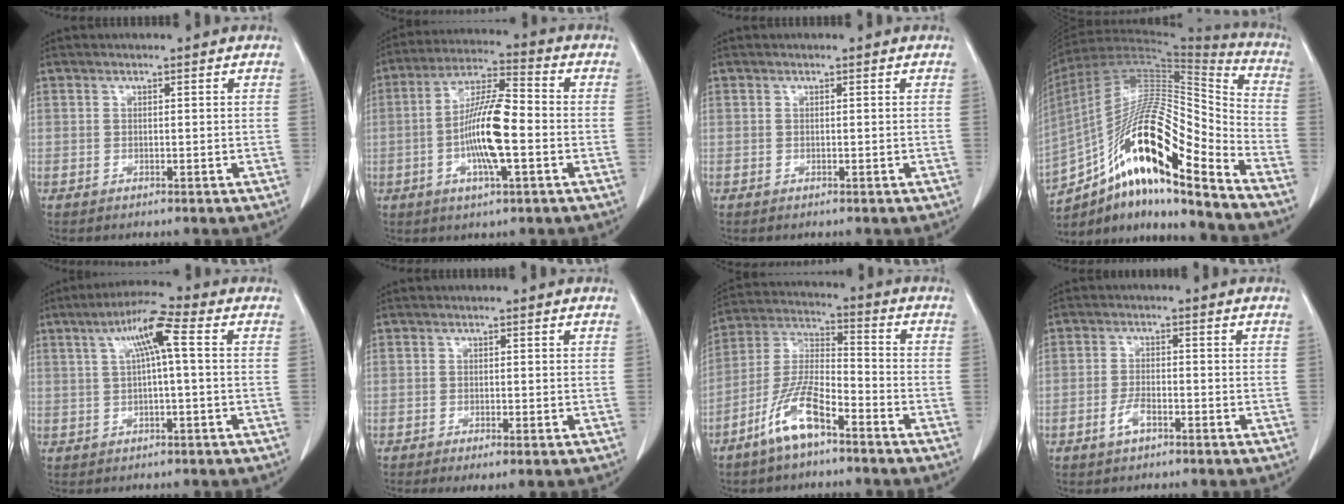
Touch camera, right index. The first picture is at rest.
{"total": 11.6, "force": [-2.3, 1.9, 11.3], "torque": [-0.214, 0.006, -0.044]}
{"total": 0.0}
{"total": 23.0, "force": [-13.8, 3.4, 18.0], "torque": [-0.327, 0.009, -0.243]}
{"total": 6.9, "force": [1.7, 0.6, 6.7], "torque": [-0.123, 0.024, 0.028]}
{"total": 1.5, "force": [-0.7, 0.2, 1.3], "torque": [-0.020, -0.002, -0.010]}
{"total": 10.1, "force": [-6.4, 2.4, 7.5], "torque": [-0.162, -0.004, -0.129]}
{"total": 2.8, "force": [-1.7, 1.0, 2.1], "torque": [-0.041, 0.003, -0.034]}